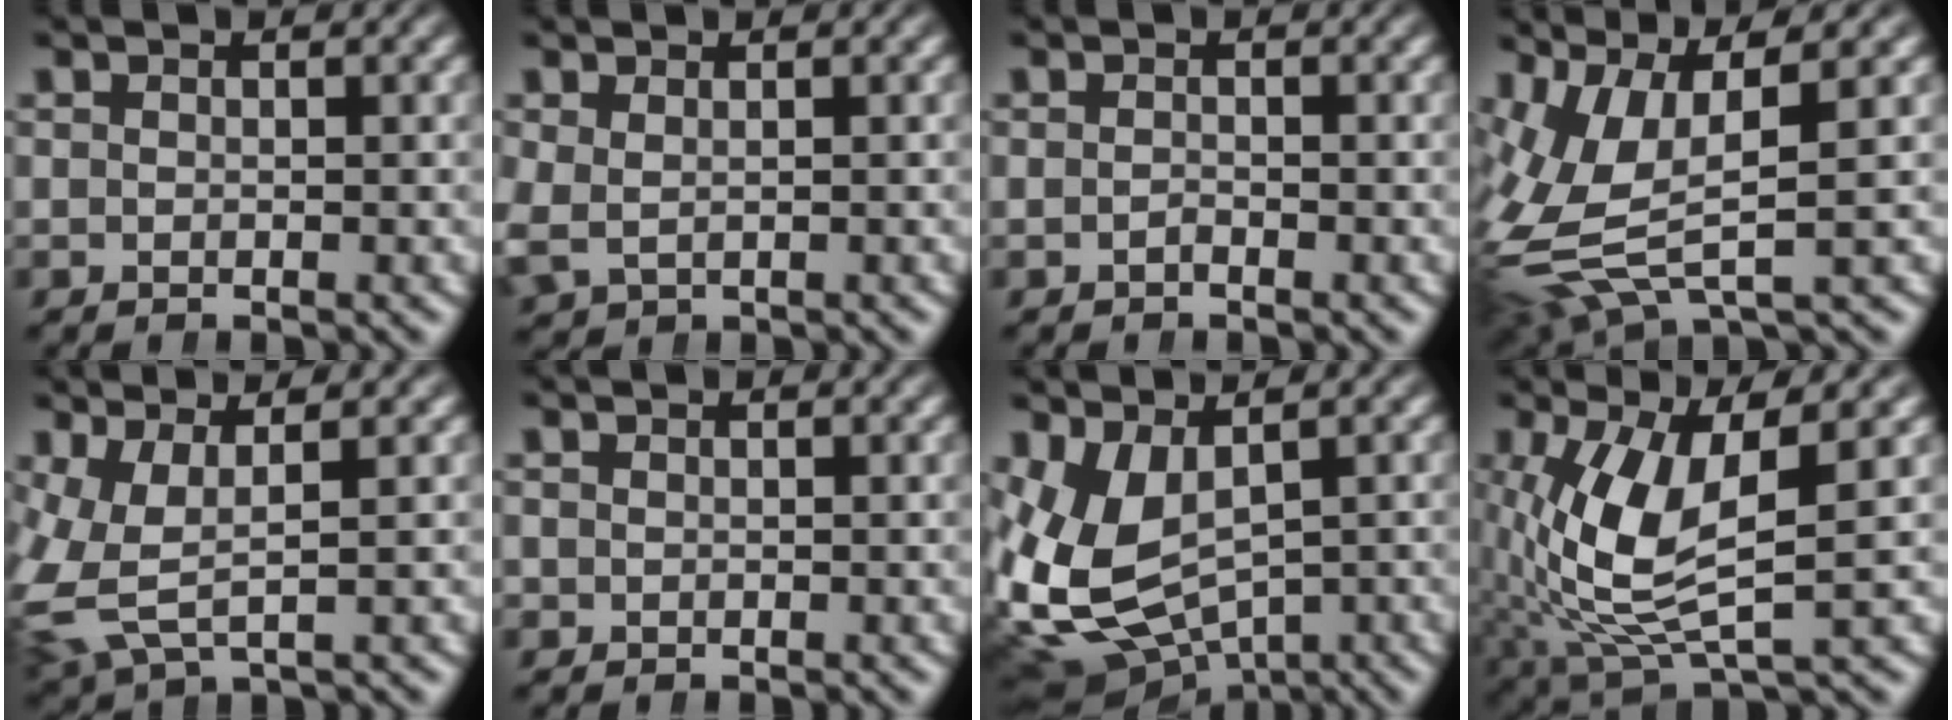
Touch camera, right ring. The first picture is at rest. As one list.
[{"total": 1.4, "force": [0.5, 1.1, 0.7], "torque": [-0.033, -0.018, 0.022]}, {"total": 0.6, "force": [-0.6, 0.0, -0.1], "torque": [-0.003, -0.001, -0.013]}, {"total": 8.9, "force": [0.3, 5.9, 6.7], "torque": [-0.167, -0.030, 0.019]}, {"total": 5.8, "force": [0.2, 4.4, 3.9], "torque": [-0.111, -0.024, 0.011]}, {"total": 0.7, "force": [0.1, 0.7, -0.1], "torque": [-0.003, 0.001, 0.001]}, {"total": 12.4, "force": [-1.6, 10.3, 6.7], "torque": [-0.196, -0.062, -0.004]}, {"total": 8.7, "force": [-0.1, 4.2, 7.6], "torque": [-0.162, -0.025, 0.020]}]